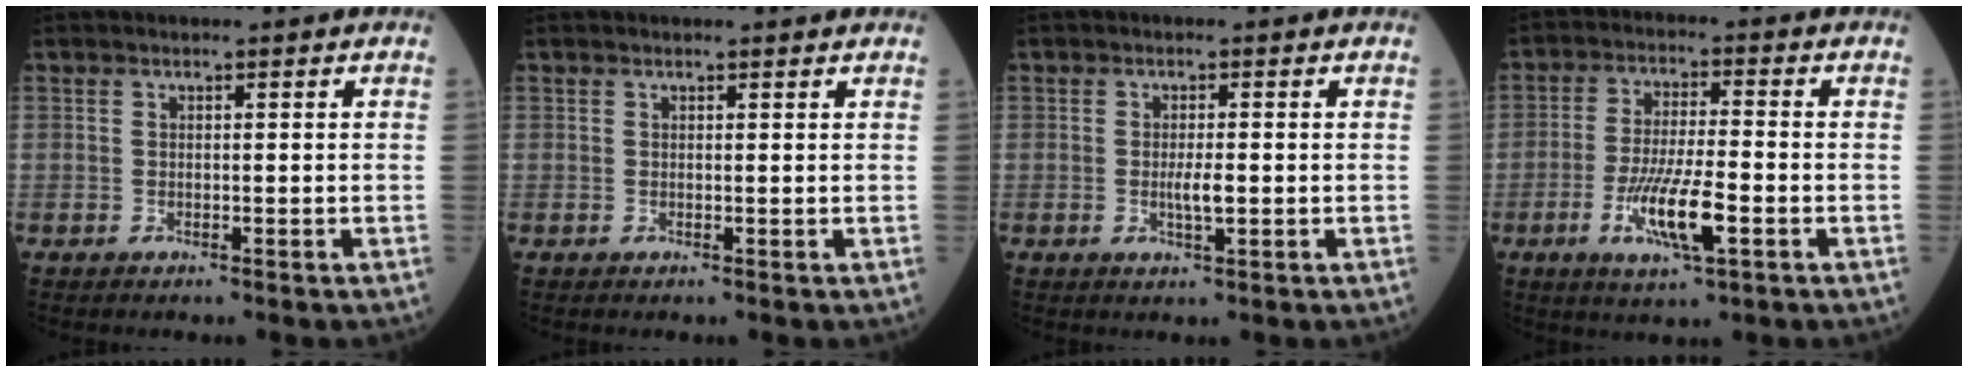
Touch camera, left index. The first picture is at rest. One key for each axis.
{"total": 1.1, "fx": 1.1, "fy": 0.2, "fz": 0.2, "tx": -0.011, "ty": 0.001, "tz": 0.010}
{"total": 2.5, "fx": -0.4, "fy": 0.4, "fz": 2.4, "tx": -0.049, "ty": -0.003, "tz": -0.005}
{"total": 9.1, "fx": -3.4, "fy": 1.4, "fz": 8.3, "tx": -0.166, "ty": -0.012, "tz": -0.060}